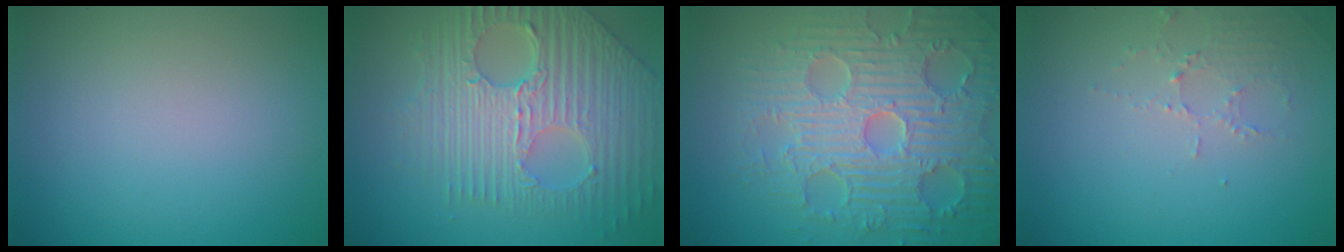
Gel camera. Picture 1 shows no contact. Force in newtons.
{"total": 9.1, "press": 6.3, "slide": 6.6}
{"total": 8.3, "press": 6.4, "slide": 5.2}
{"total": 1.9, "press": 1.8, "slide": 0.4}